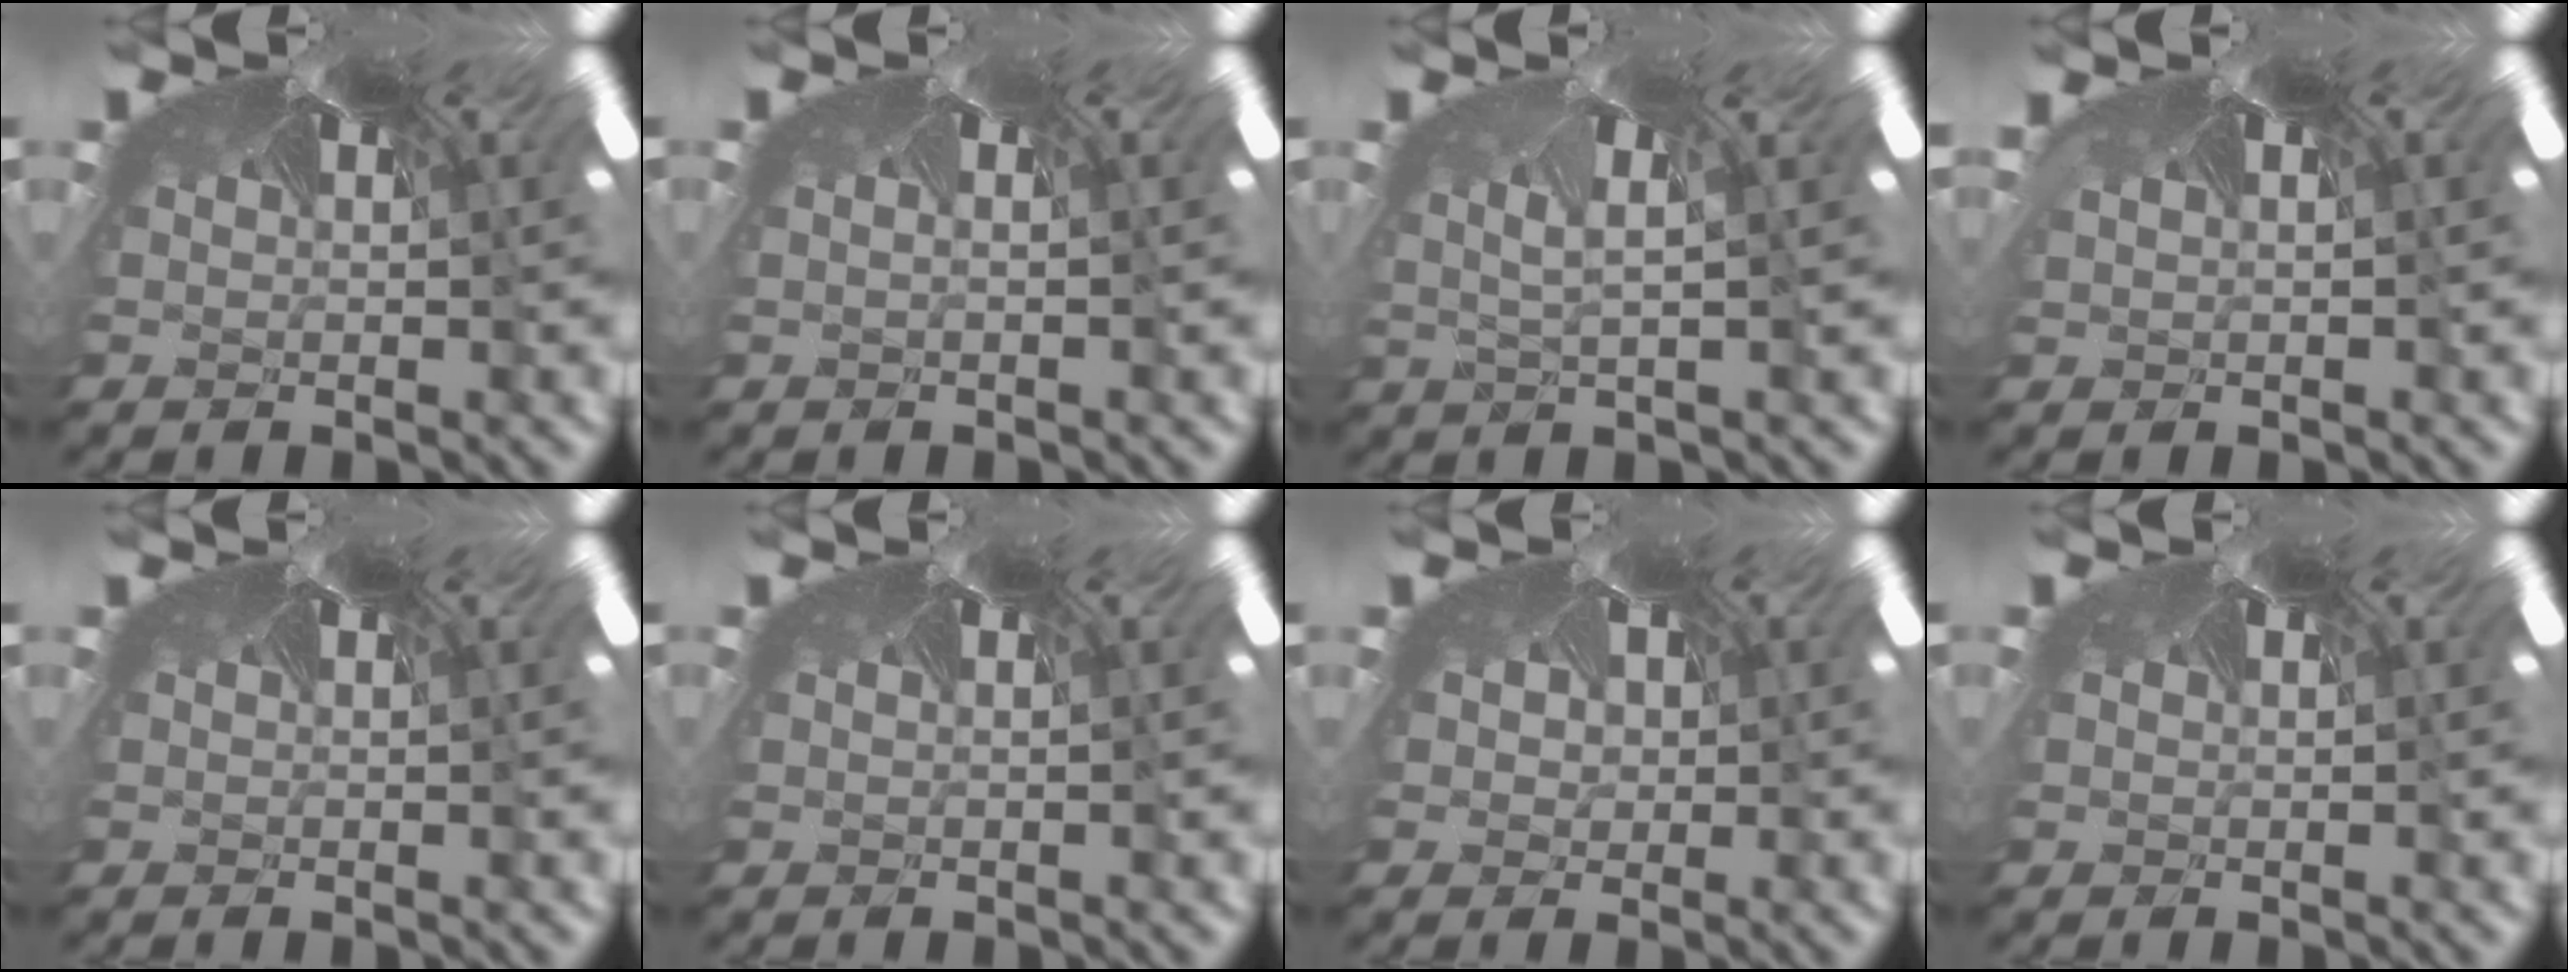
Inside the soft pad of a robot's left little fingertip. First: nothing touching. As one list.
[{"total": 1.3, "force": [-1.3, -0.3, 0.0], "torque": [-0.004, -0.013, -0.010]}, {"total": 2.6, "force": [-2.6, 0.2, 0.2], "torque": [-0.029, -0.049, -0.015]}, {"total": 1.0, "force": [-0.9, 0.1, -0.4], "torque": [0.004, -0.016, -0.006]}, {"total": 0.0}, {"total": 0.5, "force": [-0.5, -0.1, 0.0], "torque": [-0.003, -0.004, -0.002]}, {"total": 1.3, "force": [0.1, 1.3, 0.0], "torque": [-0.006, 0.004, 0.012]}, {"total": 0.0}]